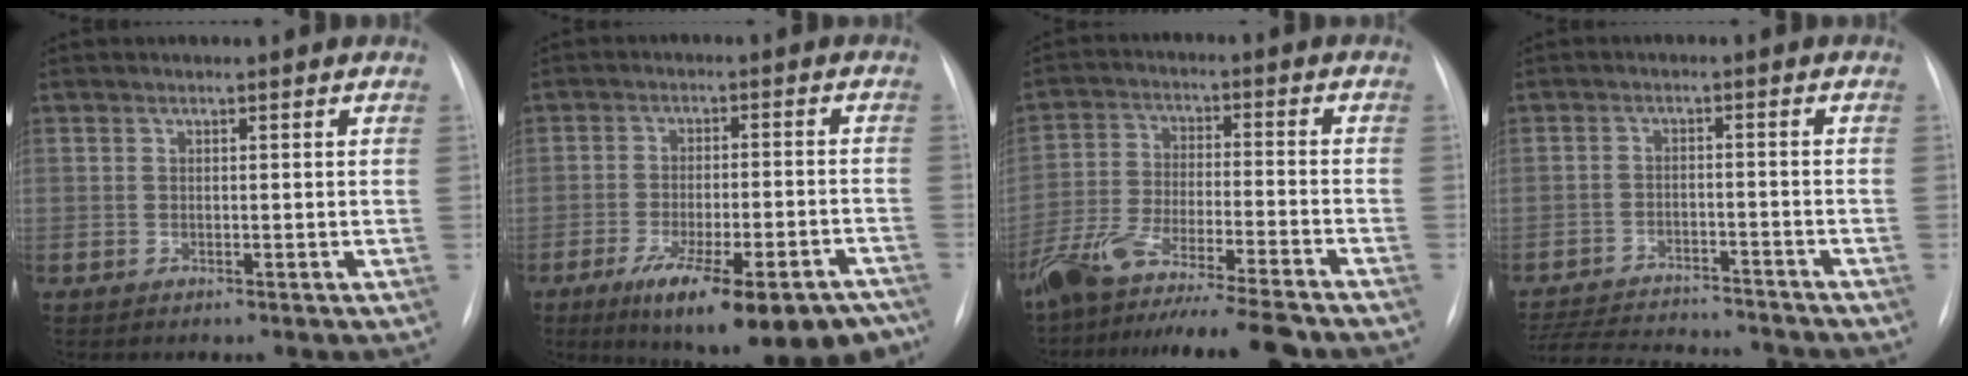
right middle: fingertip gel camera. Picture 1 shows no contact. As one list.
[{"total": 18.9, "force": [-13.5, 4.8, 12.4], "torque": [-0.135, 0.002, -0.193]}, {"total": 17.8, "force": [-15.5, 0.8, 8.8], "torque": [-0.161, -0.032, -0.256]}, {"total": 17.2, "force": [-16.1, 2.3, 5.8], "torque": [-0.126, -0.019, -0.232]}]